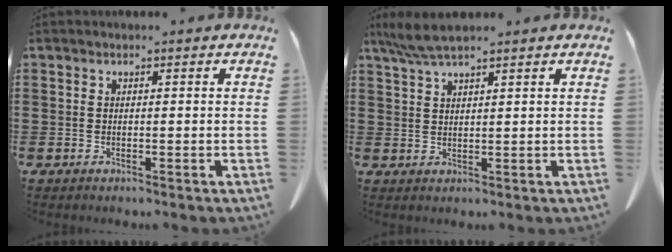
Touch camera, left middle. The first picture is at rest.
{"total": 4.4, "force": [3.4, 0.4, 2.8], "torque": [-0.062, -0.003, 0.064]}